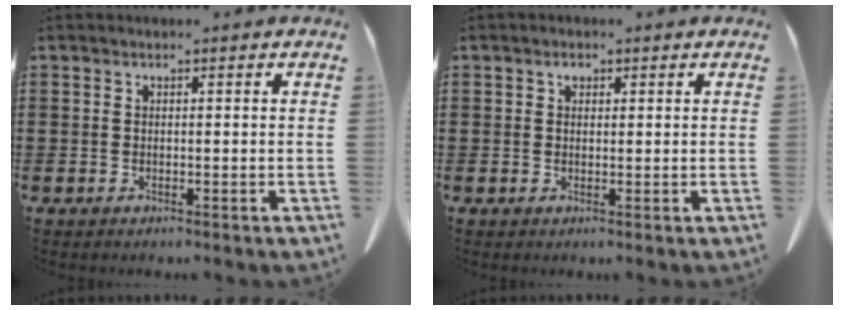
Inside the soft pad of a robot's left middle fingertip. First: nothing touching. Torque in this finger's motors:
{"motor_torque": [0.02, 0.05, 0.00, 0.00]}